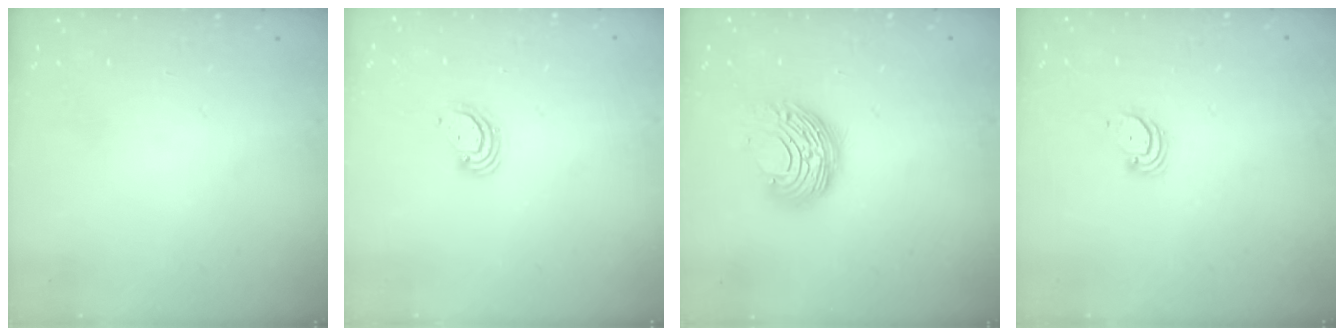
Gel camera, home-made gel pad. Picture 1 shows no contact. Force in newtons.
{"total": 3.3, "press": 3.3, "slide": 0.2}
{"total": 10.4, "press": 10.4, "slide": 0.6}
{"total": 2.2, "press": 2.2, "slide": 0.3}